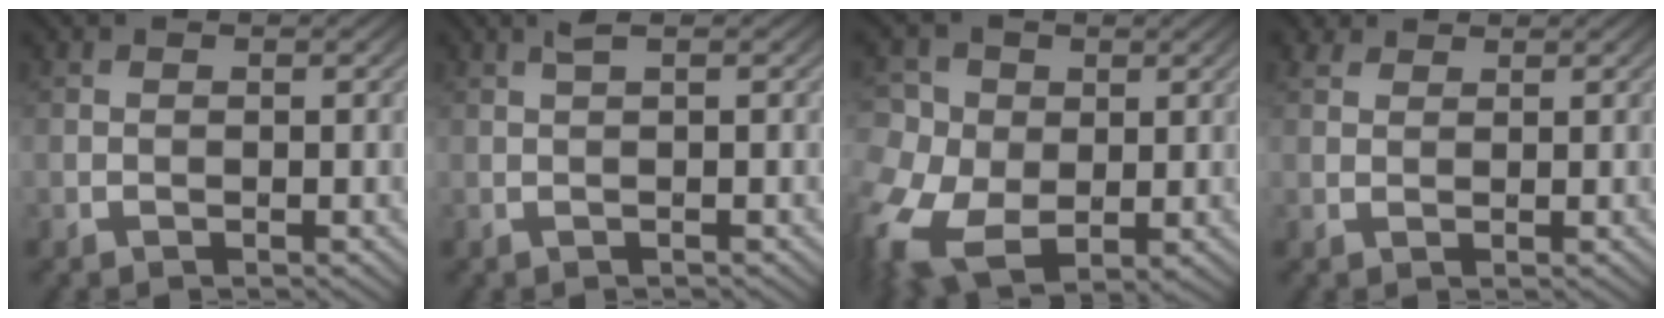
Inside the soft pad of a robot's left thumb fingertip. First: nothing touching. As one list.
[{"total": 1.8, "force": [0.8, -0.2, 1.6], "torque": [-0.028, 0.009, 0.011]}, {"total": 11.6, "force": [-2.2, 8.8, 7.2], "torque": [-0.216, -0.026, -0.040]}, {"total": 2.0, "force": [1.8, 0.9, 0.2], "torque": [-0.006, 0.007, 0.035]}]